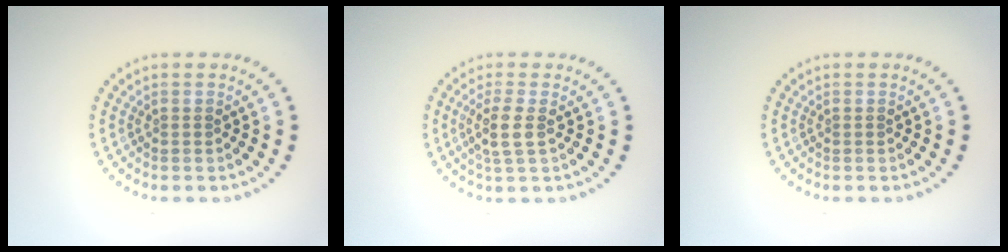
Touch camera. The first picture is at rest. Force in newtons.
{"total": 2.3, "press": 2.0, "slide": 1.2}
{"total": 0.0}